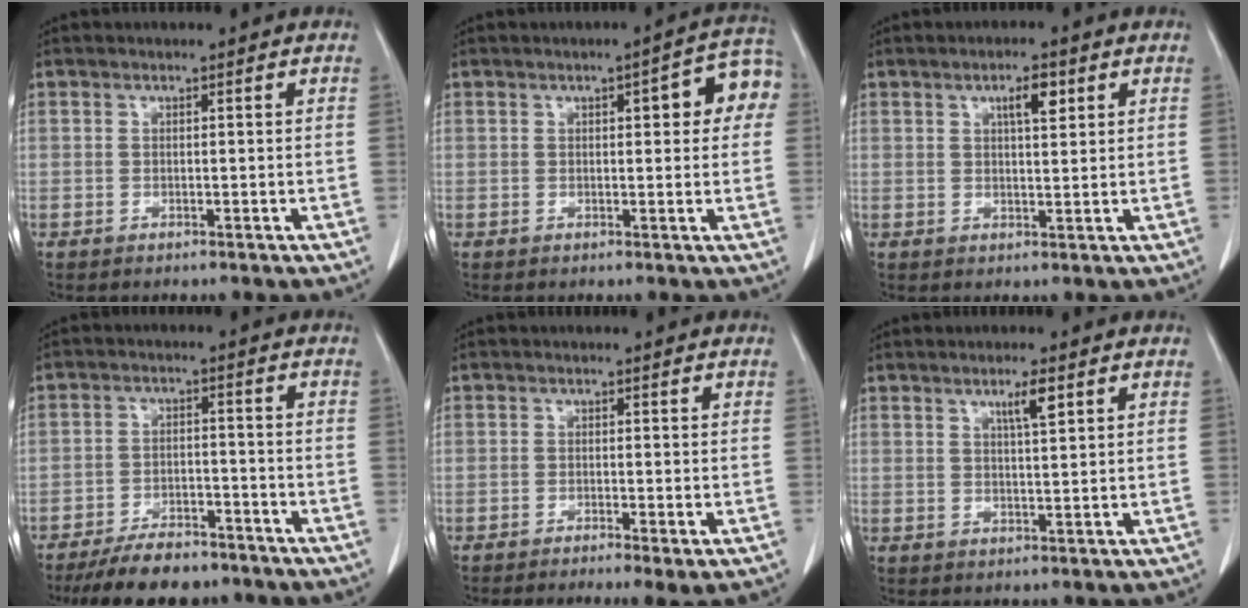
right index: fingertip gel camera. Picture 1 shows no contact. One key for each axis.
{"total": 7.4, "fx": 2.0, "fy": 2.2, "fz": 6.8, "tx": -0.076, "ty": 0.022, "tz": 0.017}
{"total": 3.7, "fx": 1.8, "fy": 0.9, "fz": 3.1, "tx": -0.052, "ty": 0.000, "tz": 0.029}
{"total": 9.3, "fx": -7.9, "fy": 3.2, "fz": 3.8, "tx": -0.058, "ty": -0.007, "tz": -0.130}
{"total": 6.1, "fx": -4.6, "fy": 0.4, "fz": 4.0, "tx": -0.048, "ty": -0.013, "tz": -0.064}
{"total": 3.2, "fx": 1.7, "fy": 0.1, "fz": 2.7, "tx": -0.048, "ty": -0.002, "tz": 0.029}